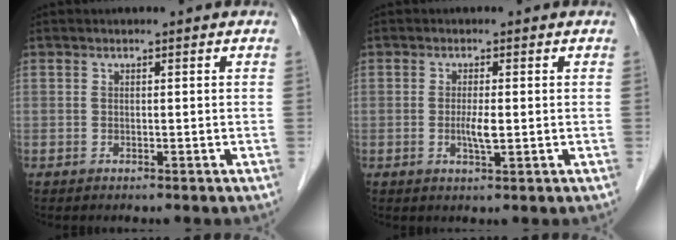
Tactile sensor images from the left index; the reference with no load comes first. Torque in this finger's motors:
{"motor_torque": [0.32, 0.25, 0.09, 0.05]}